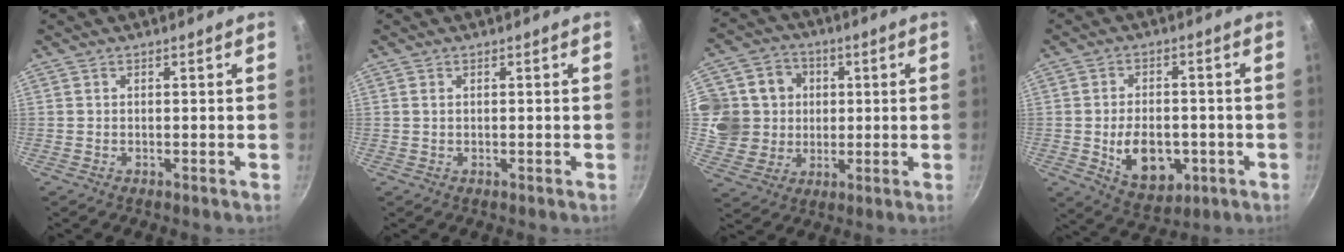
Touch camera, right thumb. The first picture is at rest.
{"total": 0.5, "force": [0.2, 0.3, 0.4], "torque": [-0.008, 0.001, 0.003]}
{"total": 13.4, "force": [1.8, 12.6, 4.1], "torque": [-0.048, 0.008, 0.030]}
{"total": 11.4, "force": [-2.6, 7.5, 8.2], "torque": [-0.101, 0.000, -0.026]}